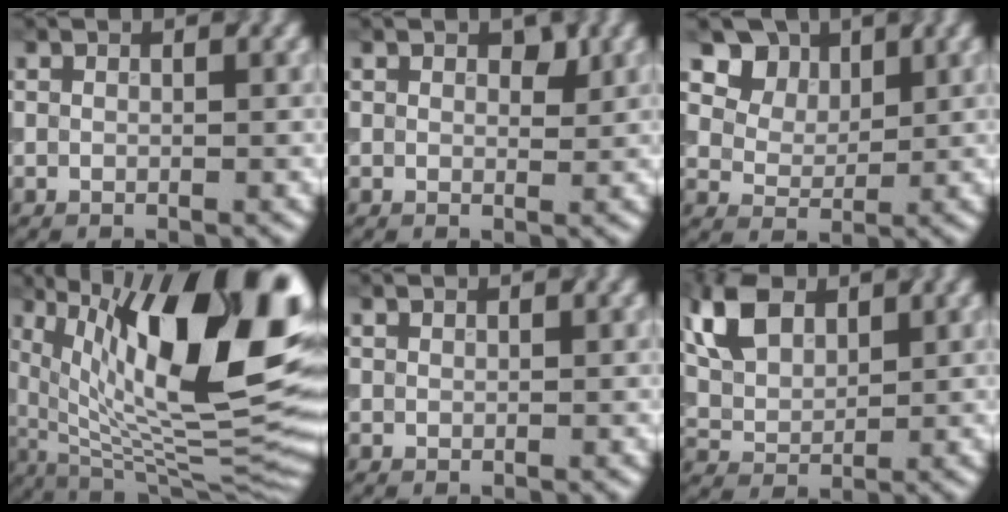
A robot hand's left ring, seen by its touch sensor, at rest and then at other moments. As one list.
[{"total": 1.3, "force": [0.7, 0.6, 1.0], "torque": [-0.012, 0.005, 0.013]}, {"total": 7.8, "force": [4.4, 5.3, 3.6], "torque": [-0.083, 0.011, 0.084]}, {"total": 16.6, "force": [5.6, 6.1, 14.4], "torque": [-0.223, 0.002, 0.100]}, {"total": 0.6, "force": [0.5, 0.2, 0.1], "torque": [-0.006, 0.005, 0.007]}, {"total": 6.5, "force": [3.1, 4.0, 4.1], "torque": [-0.102, 0.016, 0.062]}]